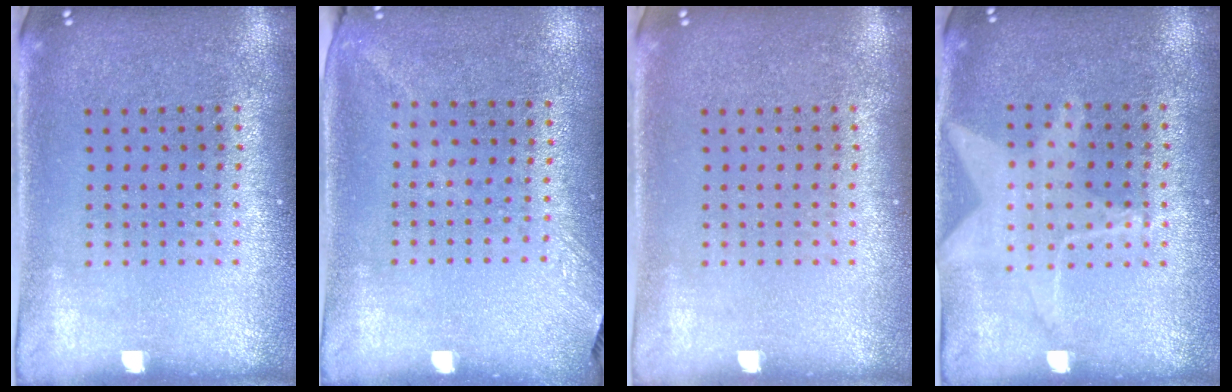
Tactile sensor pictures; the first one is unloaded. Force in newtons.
{"total": 1.2, "press": 0.9, "slide": 0.7}
{"total": 0.0}
{"total": 1.4, "press": 1.4, "slide": 0.4}